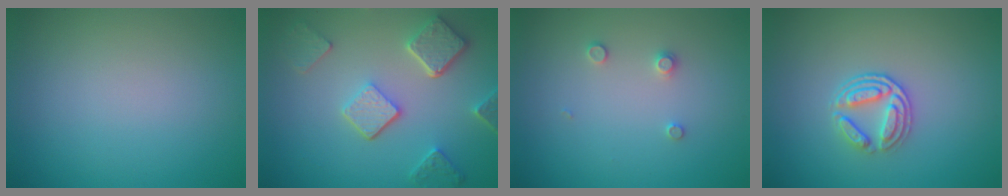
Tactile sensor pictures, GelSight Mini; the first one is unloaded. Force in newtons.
{"total": 5.0, "press": 3.8, "slide": 3.2}
{"total": 1.0, "press": 1.0, "slide": 0.2}
{"total": 2.9, "press": 2.5, "slide": 1.6}